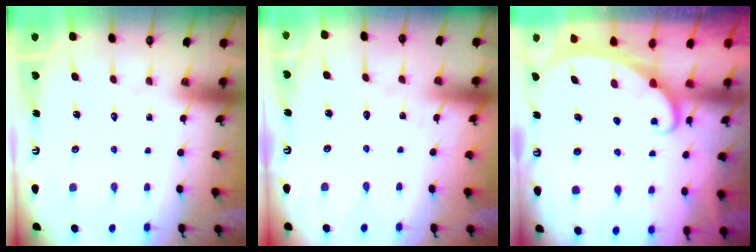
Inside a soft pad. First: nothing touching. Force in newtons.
{"total": 2.6, "press": 2.6, "slide": 0.2}
{"total": 2.6, "press": 2.6, "slide": 0.3}